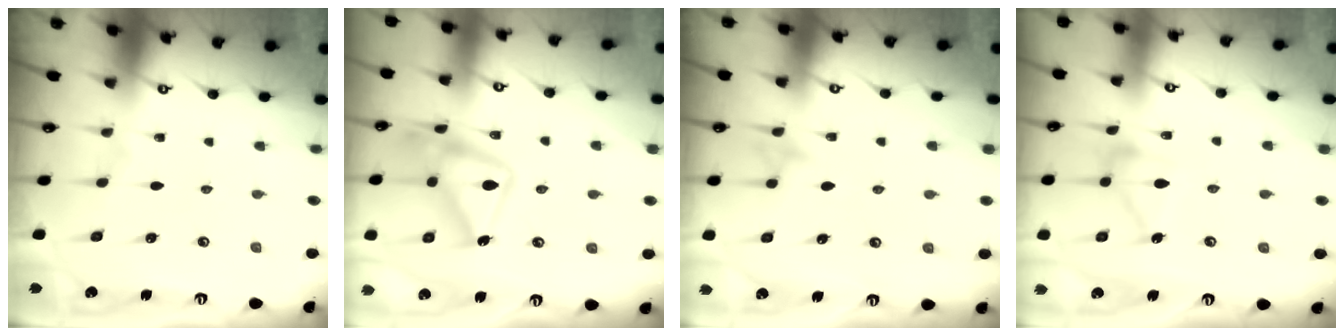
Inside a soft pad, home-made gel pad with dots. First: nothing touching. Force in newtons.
{"total": 17.5, "press": 17.4, "slide": 1.0}
{"total": 7.6, "press": 7.5, "slide": 0.8}
{"total": 12.5, "press": 12.5, "slide": 0.7}